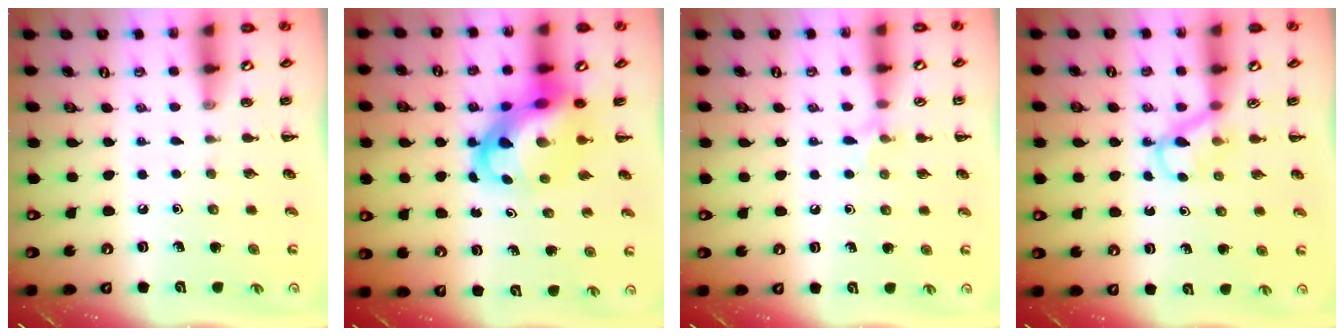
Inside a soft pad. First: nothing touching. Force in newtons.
{"total": 10.7, "press": 10.2, "slide": 3.0}
{"total": 6.1, "press": 5.9, "slide": 1.8}
{"total": 3.7, "press": 3.5, "slide": 1.2}